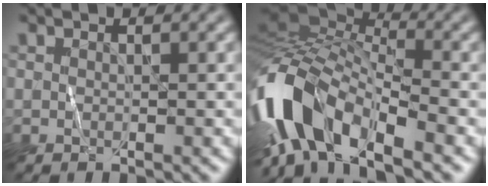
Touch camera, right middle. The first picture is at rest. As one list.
[{"total": 12.1, "force": [-6.2, 5.1, 9.0], "torque": [-0.173, 0.004, -0.118]}]